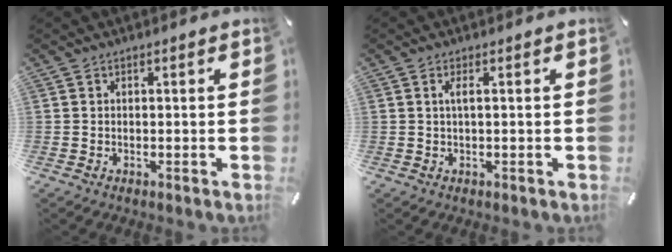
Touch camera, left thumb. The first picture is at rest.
{"total": 2.0, "force": [0.4, 0.2, 1.9], "torque": [-0.039, -0.001, 0.005]}